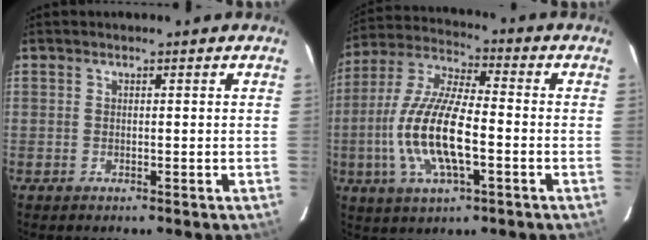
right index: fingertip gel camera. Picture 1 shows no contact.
{"total": 15.4, "force": [-3.6, 5.0, 14.1], "torque": [-0.293, -0.005, -0.070]}